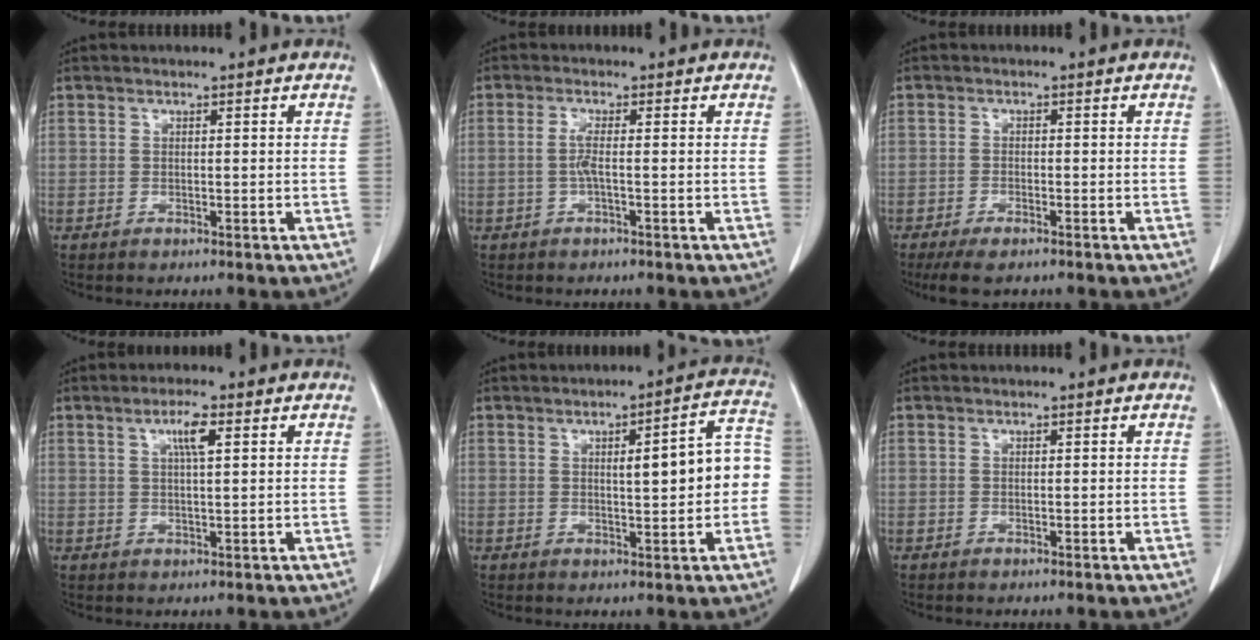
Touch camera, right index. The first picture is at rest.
{"total": 1.9, "force": [-0.2, -0.1, 1.9], "torque": [-0.039, 0.002, -0.004]}
{"total": 4.5, "force": [-3.4, 1.2, 2.7], "torque": [-0.049, -0.010, -0.055]}
{"total": 3.6, "force": [1.5, 0.3, 3.3], "torque": [-0.062, 0.001, 0.025]}
{"total": 9.0, "force": [0.2, 1.9, 8.8], "torque": [-0.111, 0.028, 0.003]}
{"total": 0.0}